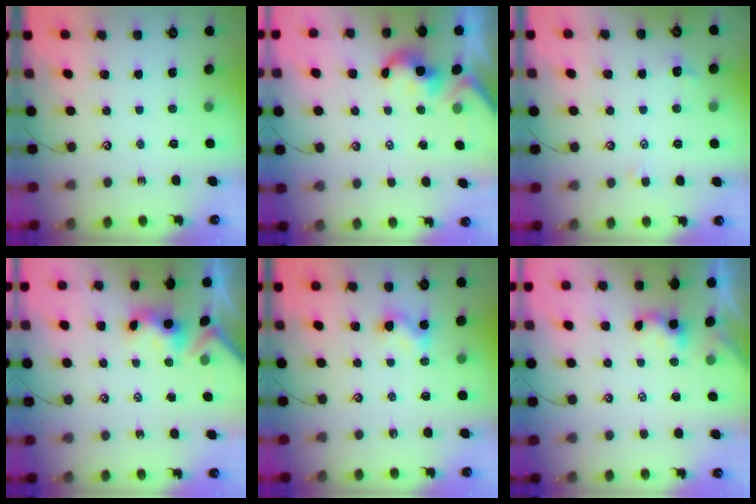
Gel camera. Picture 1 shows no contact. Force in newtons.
{"total": 0.0}
{"total": 0.6, "press": 0.4, "slide": 0.5}
{"total": 3.4, "press": 3.4, "slide": 0.3}
{"total": 5.4, "press": 5.4, "slide": 0.7}
{"total": 2.4, "press": 2.4, "slide": 0.1}